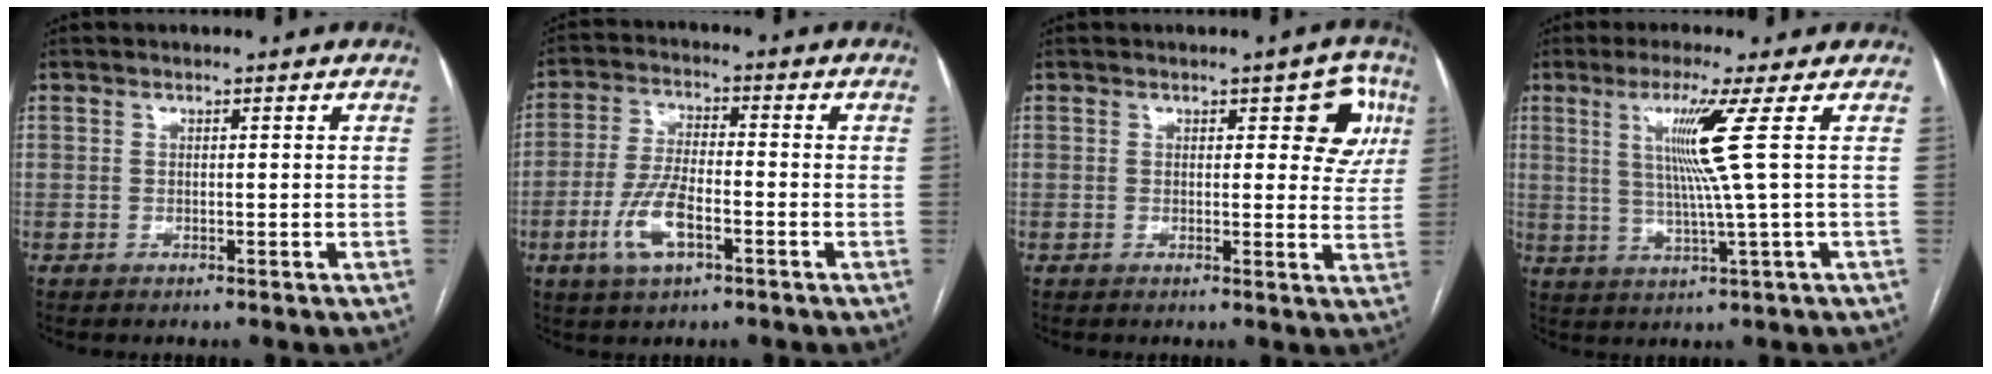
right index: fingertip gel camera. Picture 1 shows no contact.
{"total": 8.0, "force": [-3.3, 2.4, 6.9], "torque": [-0.150, -0.002, -0.063]}
{"total": 6.1, "force": [2.2, 2.7, 5.0], "torque": [-0.033, 0.012, 0.020]}
{"total": 7.7, "force": [2.1, -2.8, 6.8], "torque": [-0.133, -0.008, 0.051]}